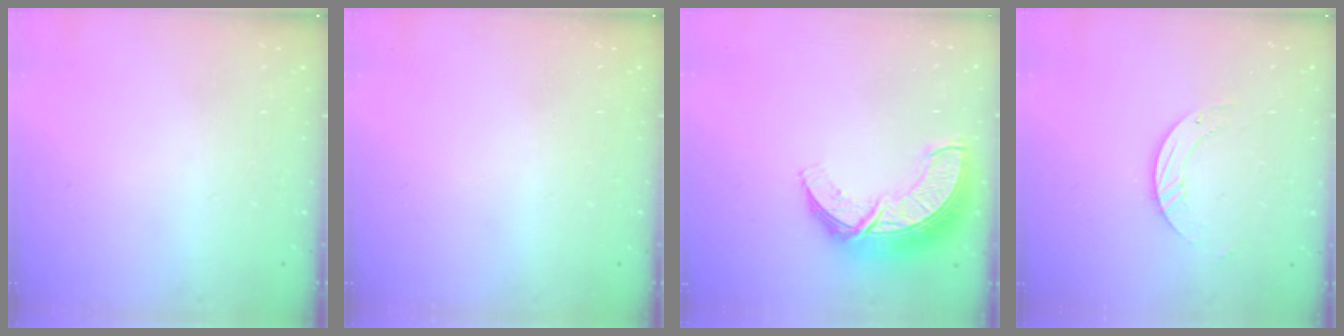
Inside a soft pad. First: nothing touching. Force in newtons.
{"total": 0.0}
{"total": 14.4, "press": 14.4, "slide": 1.0}
{"total": 3.9, "press": 3.9, "slide": 0.1}